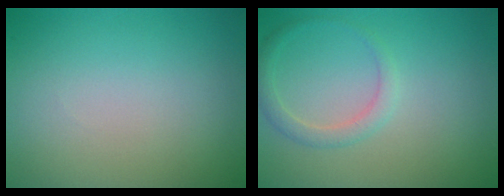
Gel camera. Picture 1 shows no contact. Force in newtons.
{"total": 1.7, "press": 1.7, "slide": 0.2}